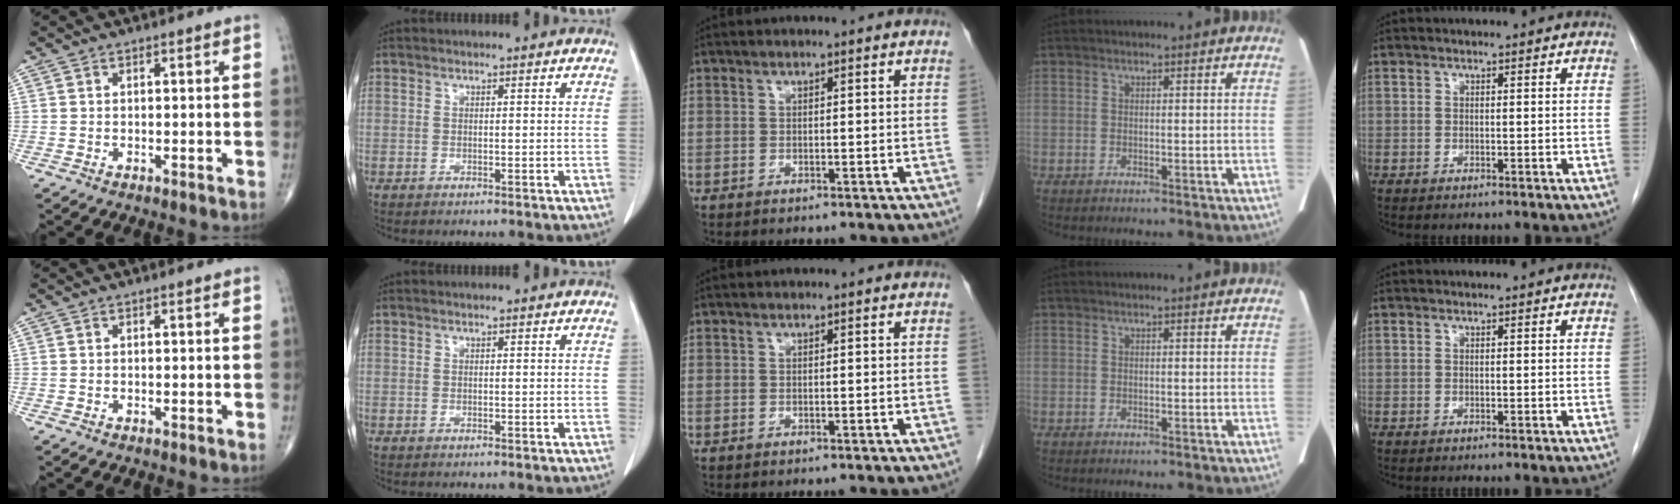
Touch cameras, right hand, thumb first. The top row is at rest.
{}